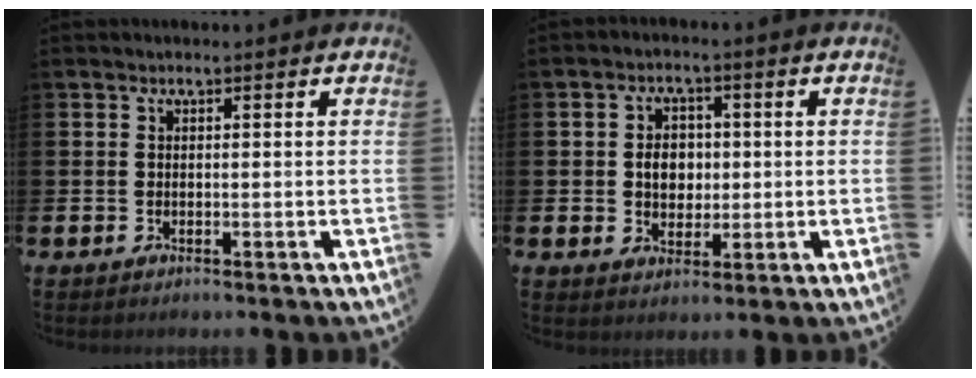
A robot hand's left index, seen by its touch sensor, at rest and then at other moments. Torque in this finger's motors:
{"motor_torque": [0.30, 0.07, 0.13, 0.10]}